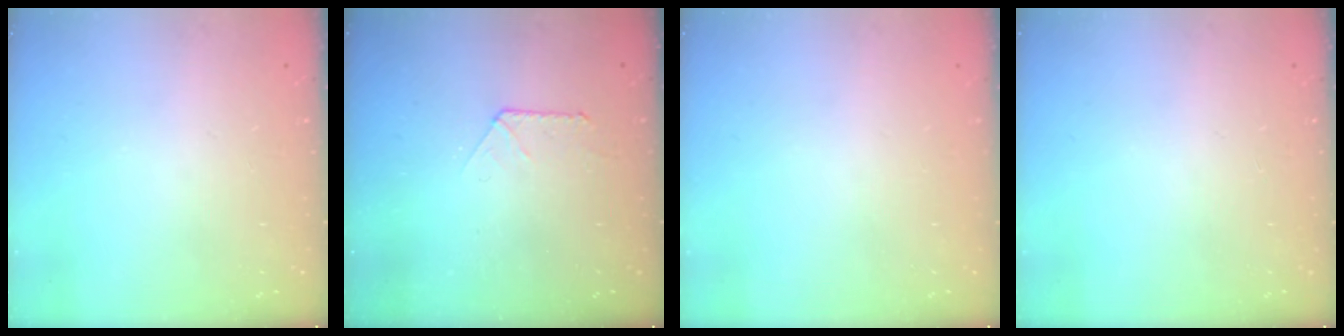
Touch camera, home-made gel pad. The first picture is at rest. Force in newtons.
{"total": 4.5, "press": 4.5, "slide": 0.4}
{"total": 0.0}
{"total": 0.0}